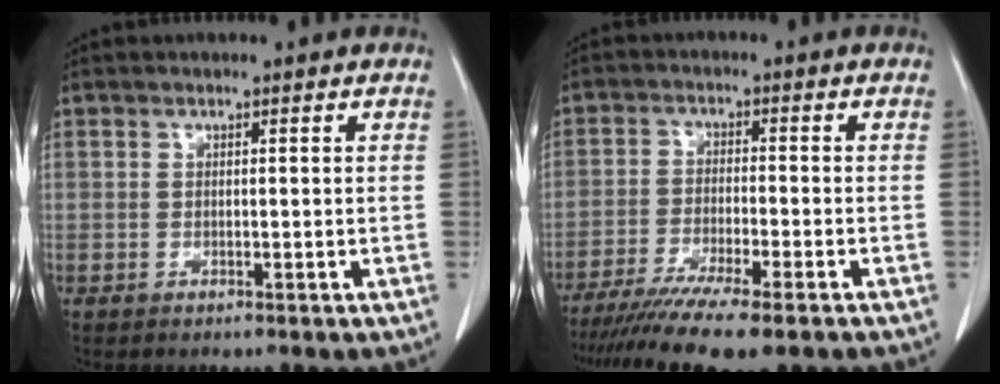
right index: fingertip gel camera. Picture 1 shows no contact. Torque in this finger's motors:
{"motor_torque": [1.18, -0.96, 0.67, 0.21]}